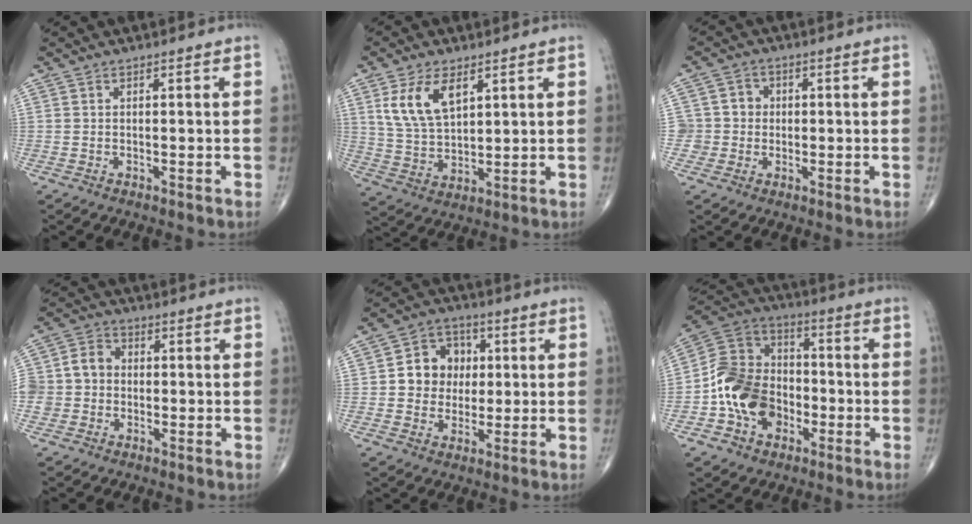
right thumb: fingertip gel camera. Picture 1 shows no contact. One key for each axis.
{"total": 10.0, "fx": 4.5, "fy": 5.4, "fz": 7.2, "tx": -0.128, "ty": -0.017, "tz": 0.096}
{"total": 5.0, "fx": -0.2, "fy": 5.0, "fz": 0.3, "tx": 0.034, "ty": 0.013, "tz": -0.010}
{"total": 8.7, "fx": -0.7, "fy": 7.8, "fz": 3.9, "tx": -0.064, "ty": 0.031, "tz": -0.019}
{"total": 9.6, "fx": 0.9, "fy": 8.4, "fz": 4.5, "tx": -0.026, "ty": 0.012, "tz": 0.008}
{"total": 14.9, "fx": -4.4, "fy": 11.5, "fz": 8.4, "tx": -0.121, "ty": 0.045, "tz": -0.087}